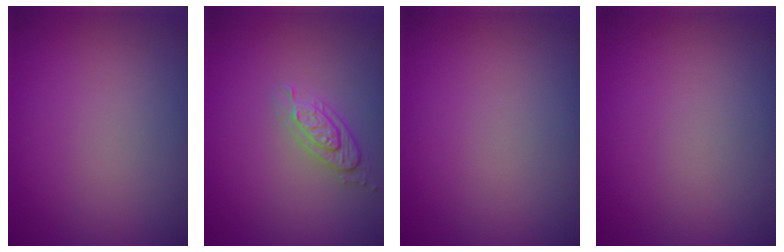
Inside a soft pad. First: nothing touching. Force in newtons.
{"total": 2.1, "press": 2.0, "slide": 0.7}
{"total": 0.0}
{"total": 0.0}